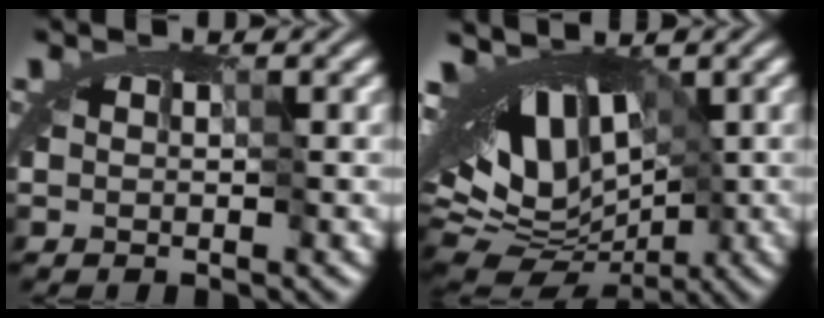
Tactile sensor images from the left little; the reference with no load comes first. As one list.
[{"total": 9.9, "force": [1.4, 5.6, 8.1], "torque": [-0.104, 0.015, 0.039]}]